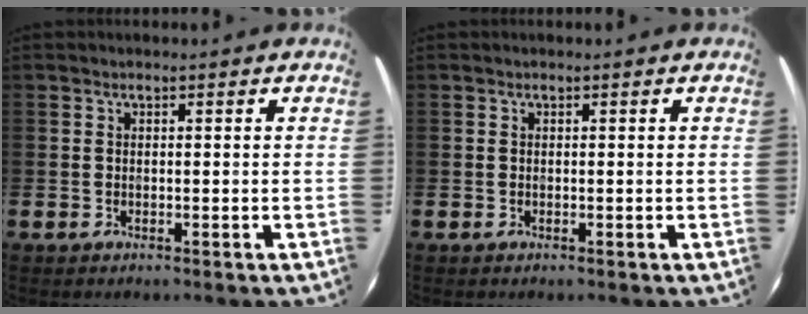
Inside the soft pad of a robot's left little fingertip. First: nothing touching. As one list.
[{"total": 0.0}]